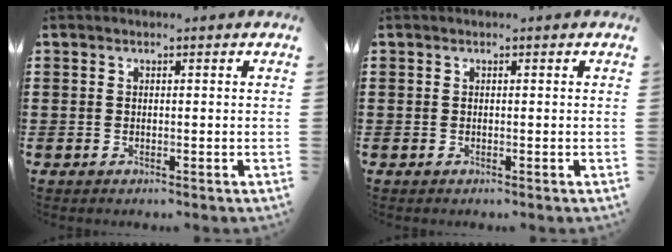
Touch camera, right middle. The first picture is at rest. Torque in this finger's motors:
{"motor_torque": [-0.13, 0.09, 0.00, 0.02]}